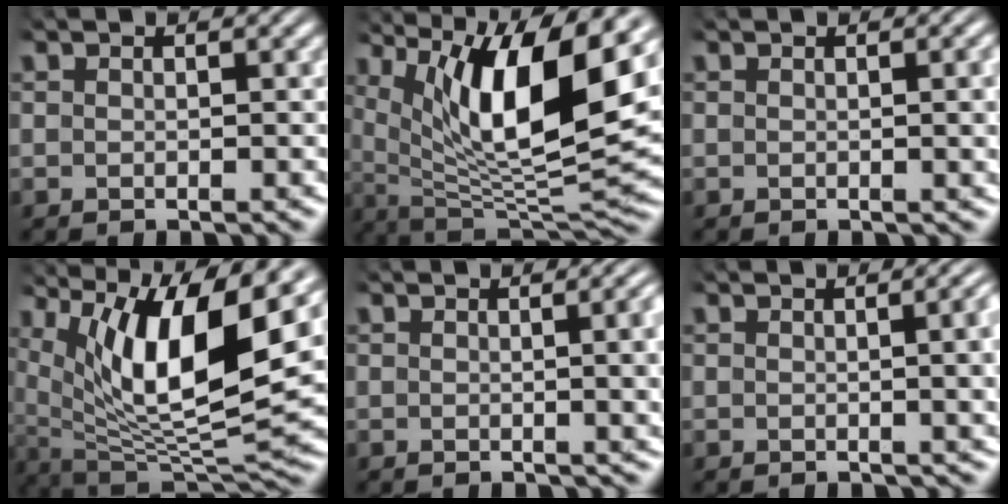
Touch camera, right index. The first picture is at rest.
{"total": 12.6, "force": [3.2, 5.3, 11.0], "torque": [-0.183, -0.008, 0.059]}
{"total": 0.9, "force": [0.1, 0.0, 0.9], "torque": [-0.014, 0.002, 0.002]}
{"total": 12.6, "force": [2.6, 6.2, 10.7], "torque": [-0.180, -0.017, 0.054]}
{"total": 2.9, "force": [0.3, 0.6, 2.9], "torque": [-0.025, 0.010, -0.001]}
{"total": 3.1, "force": [0.4, 0.8, 3.0], "torque": [-0.025, 0.015, -0.002]}